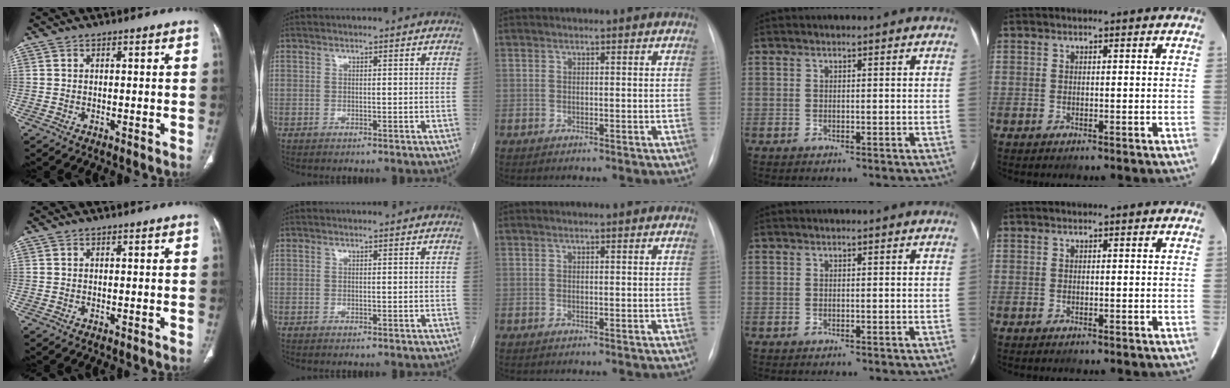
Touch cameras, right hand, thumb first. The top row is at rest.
{}